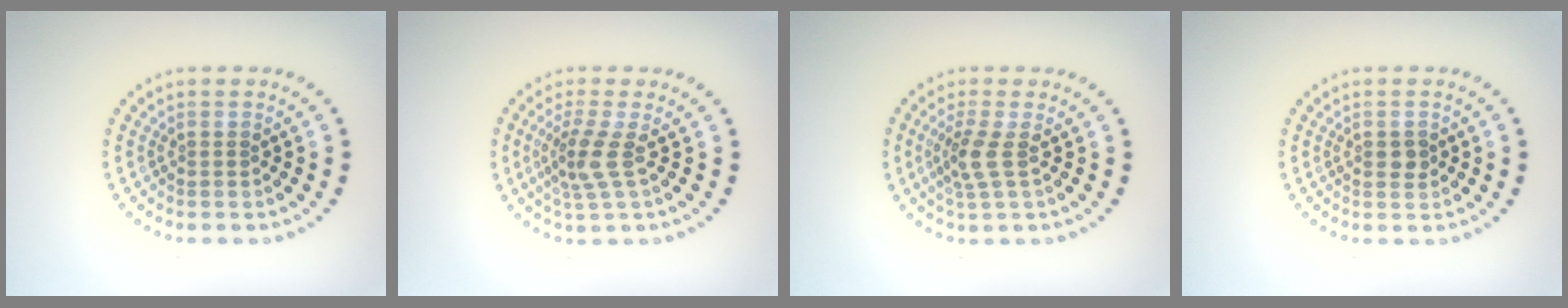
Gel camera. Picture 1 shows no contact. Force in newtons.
{"total": 2.7, "press": 2.1, "slide": 1.7}
{"total": 2.3, "press": 1.8, "slide": 1.5}
{"total": 1.2, "press": 1.2, "slide": 0.2}